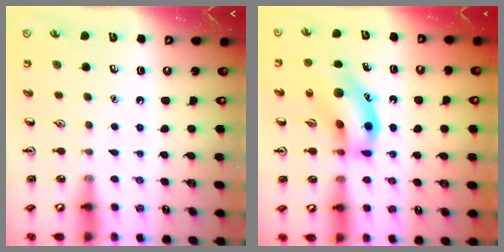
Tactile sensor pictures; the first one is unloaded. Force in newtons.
{"total": 15.0, "press": 14.7, "slide": 3.1}